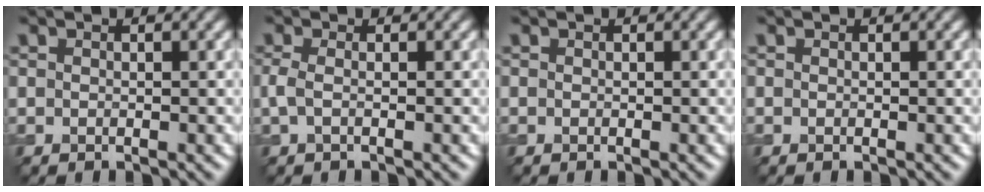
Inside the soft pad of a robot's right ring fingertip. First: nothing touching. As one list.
[{"total": 1.2, "force": [-0.1, 0.4, 1.2], "torque": [-0.029, -0.003, -0.005]}, {"total": 0.0}, {"total": 0.0}]